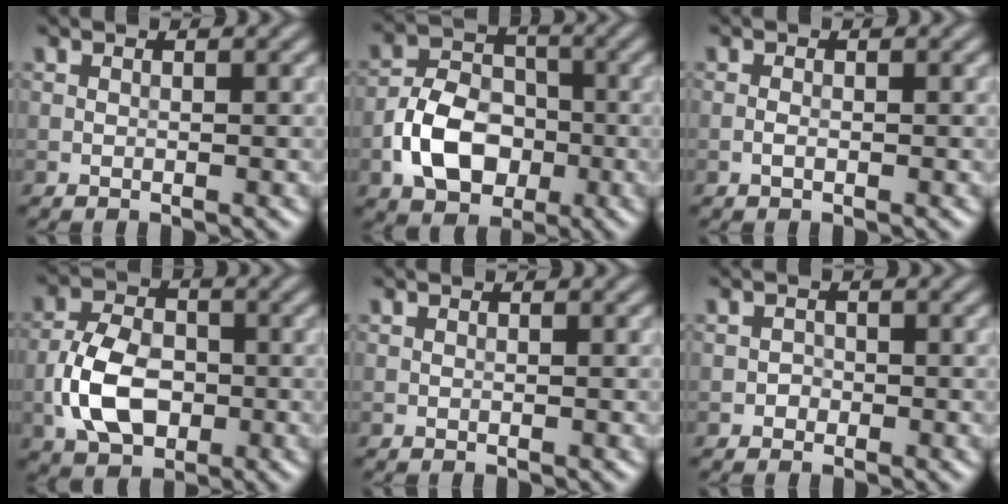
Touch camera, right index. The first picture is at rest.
{"total": 6.7, "force": [-2.3, 4.7, 4.2], "torque": [-0.074, 0.001, -0.045]}
{"total": 0.7, "force": [-0.3, 0.3, 0.5], "torque": [-0.013, 0.000, -0.006]}
{"total": 6.4, "force": [-1.8, 4.2, 4.5], "torque": [-0.090, 0.004, -0.037]}
{"total": 0.0}
{"total": 0.9, "force": [-0.4, 0.8, 0.1], "torque": [0.006, 0.000, -0.006]}